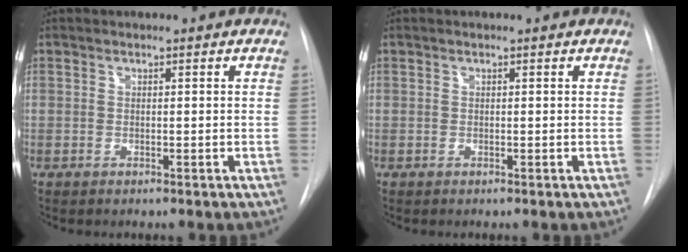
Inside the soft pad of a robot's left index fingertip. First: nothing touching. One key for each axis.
{"total": 0.0}